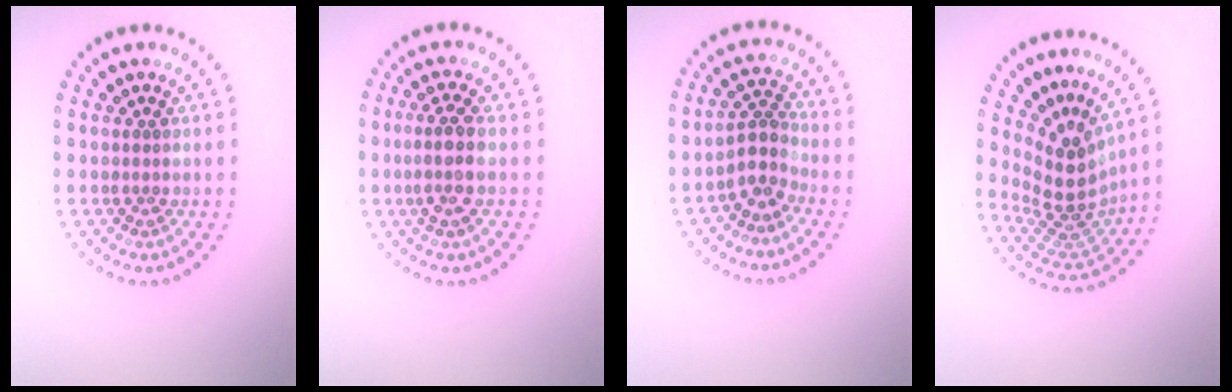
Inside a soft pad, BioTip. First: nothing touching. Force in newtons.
{"total": 2.4, "press": 2.1, "slide": 1.2}
{"total": 2.5, "press": 1.8, "slide": 1.7}
{"total": 4.2, "press": 2.8, "slide": 3.1}